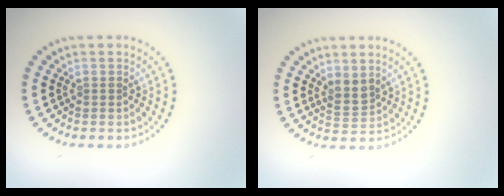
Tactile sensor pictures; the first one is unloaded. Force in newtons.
{"total": 1.9, "press": 1.6, "slide": 1.0}